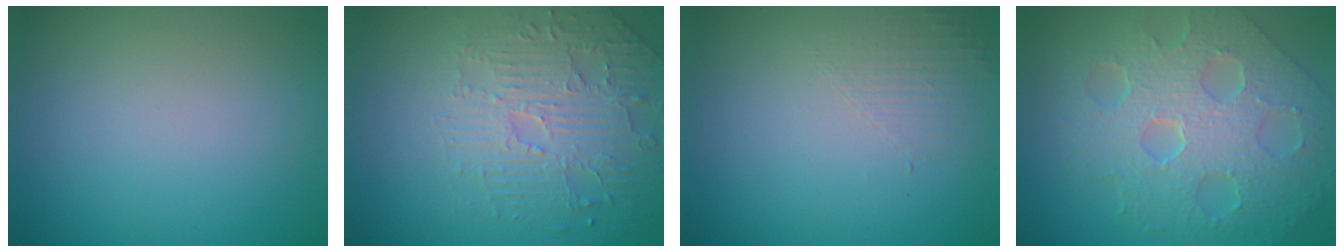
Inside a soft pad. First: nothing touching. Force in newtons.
{"total": 4.6, "press": 3.8, "slide": 2.6}
{"total": 1.4, "press": 0.2, "slide": 1.4}
{"total": 8.7, "press": 6.1, "slide": 6.1}